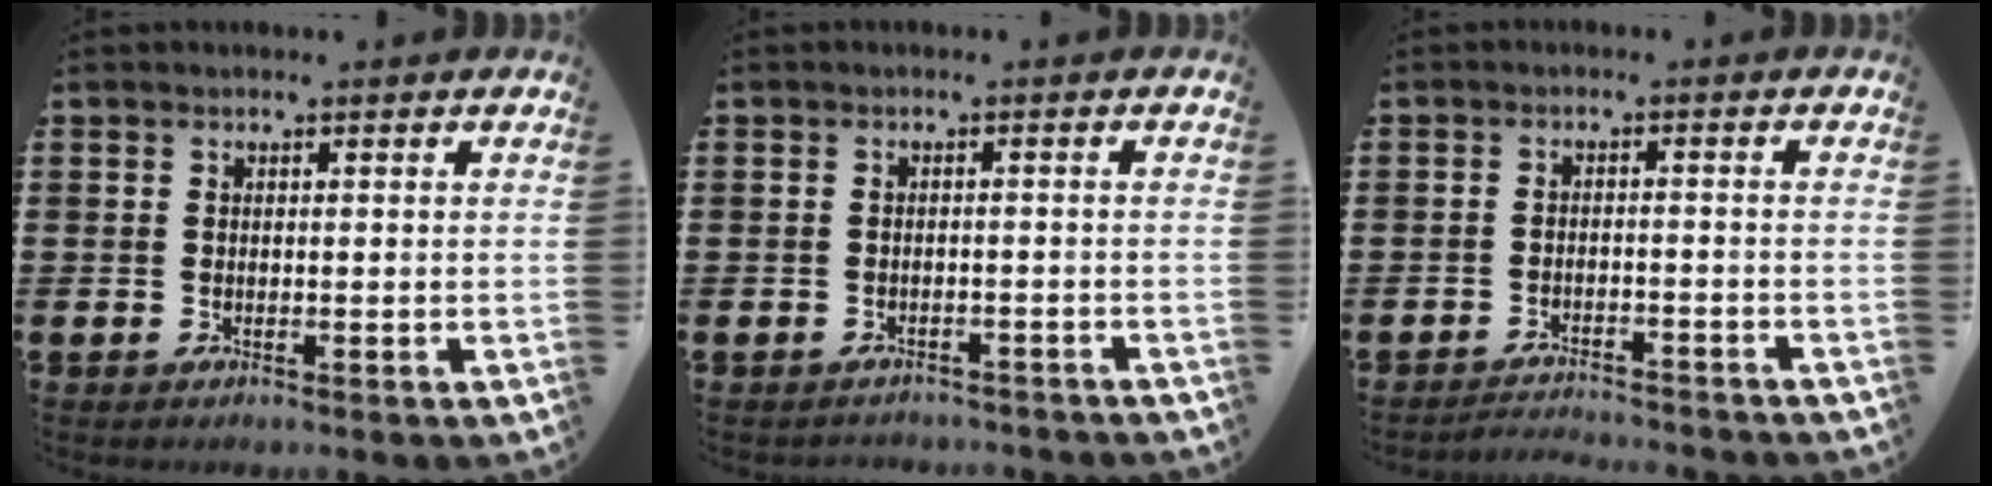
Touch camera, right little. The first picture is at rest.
{"total": 1.3, "force": [-1.3, 0.1, -0.1], "torque": [-0.003, 0.002, -0.028]}
{"total": 2.3, "force": [-2.2, -0.1, -0.1], "torque": [-0.003, 0.004, -0.049]}